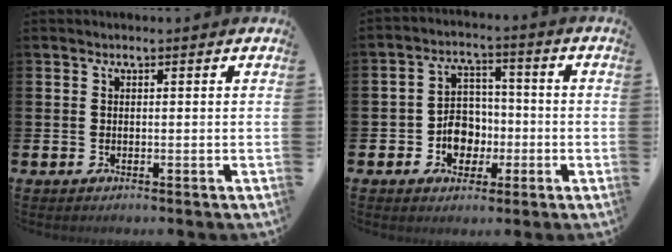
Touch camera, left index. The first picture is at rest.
{"total": 5.6, "force": [-1.3, 4.8, 2.4], "torque": [-0.049, 0.008, -0.028]}